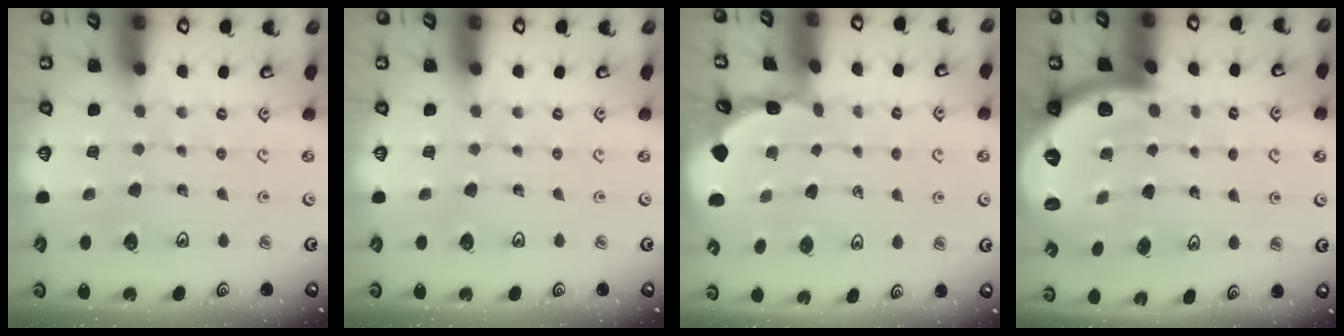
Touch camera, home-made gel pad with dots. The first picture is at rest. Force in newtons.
{"total": 0.0}
{"total": 0.6, "press": 0.6, "slide": 0.2}
{"total": 5.1, "press": 5.1, "slide": 0.9}